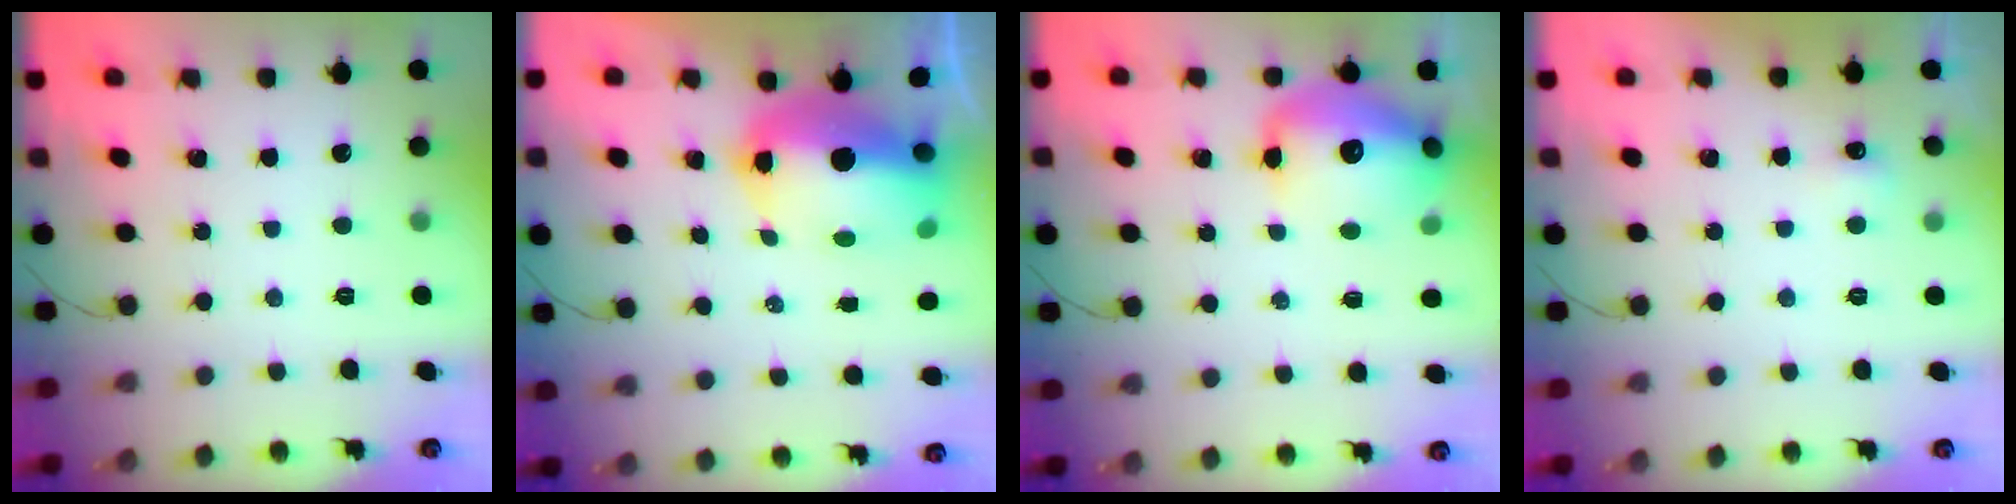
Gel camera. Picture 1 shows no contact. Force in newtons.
{"total": 13.6, "press": 13.3, "slide": 2.8}
{"total": 15.8, "press": 15.2, "slide": 4.3}
{"total": 11.4, "press": 3.4, "slide": 10.9}